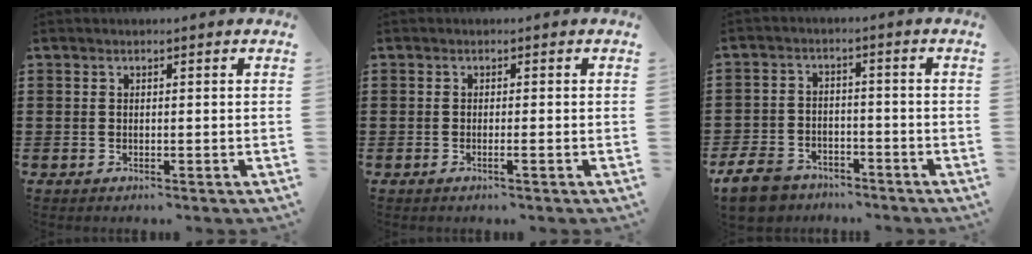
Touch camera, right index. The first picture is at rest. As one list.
[{"total": 2.5, "force": [-1.0, -0.3, 2.3], "torque": [-0.039, -0.009, -0.019]}, {"total": 6.4, "force": [-5.7, 2.1, 1.9], "torque": [-0.056, 0.010, -0.116]}]